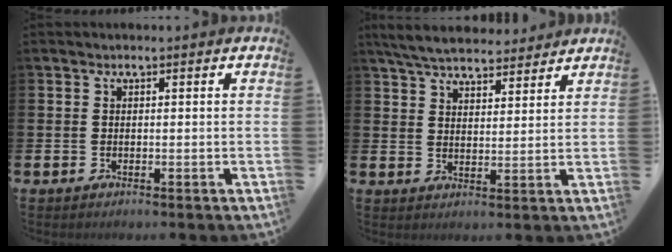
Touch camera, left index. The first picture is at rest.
{"total": 6.1, "force": [5.8, 1.3, 1.3], "torque": [-0.039, -0.026, 0.105]}